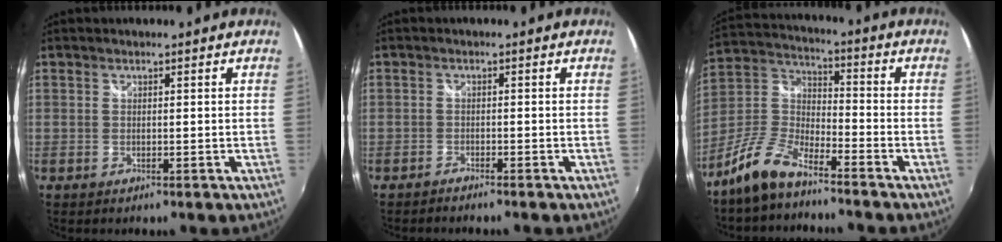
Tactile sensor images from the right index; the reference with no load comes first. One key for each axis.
{"total": 1.8, "fx": -1.7, "fy": 0.2, "fz": 0.6, "tx": -0.025, "ty": -0.007, "tz": -0.033}
{"total": 10.2, "fx": -7.4, "fy": 3.5, "fz": 6.0, "tx": -0.145, "ty": 0.011, "tz": -0.151}